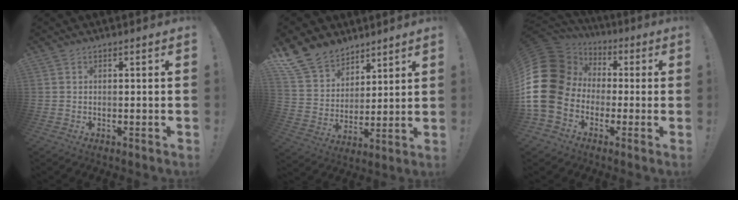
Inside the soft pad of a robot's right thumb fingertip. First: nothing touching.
{"total": 13.4, "force": [10.2, 8.2, 3.1], "torque": [-0.067, -0.075, 0.198]}
{"total": 21.1, "force": [-0.2, 16.7, 12.8], "torque": [-0.263, 0.013, 0.025]}